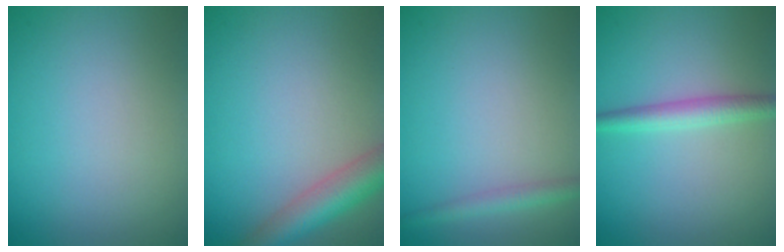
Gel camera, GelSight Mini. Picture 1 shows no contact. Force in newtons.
{"total": 4.6, "press": 4.6, "slide": 0.2}
{"total": 1.8, "press": 1.8, "slide": 0.1}
{"total": 2.4, "press": 2.4, "slide": 0.0}